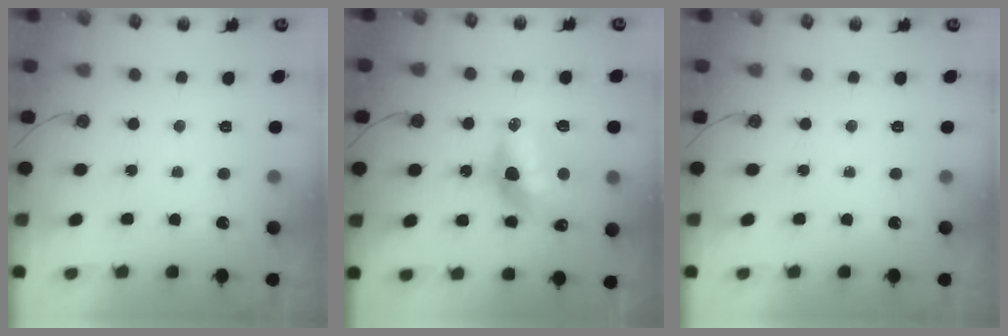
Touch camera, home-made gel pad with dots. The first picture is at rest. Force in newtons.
{"total": 13.9, "press": 13.8, "slide": 1.3}
{"total": 0.0}